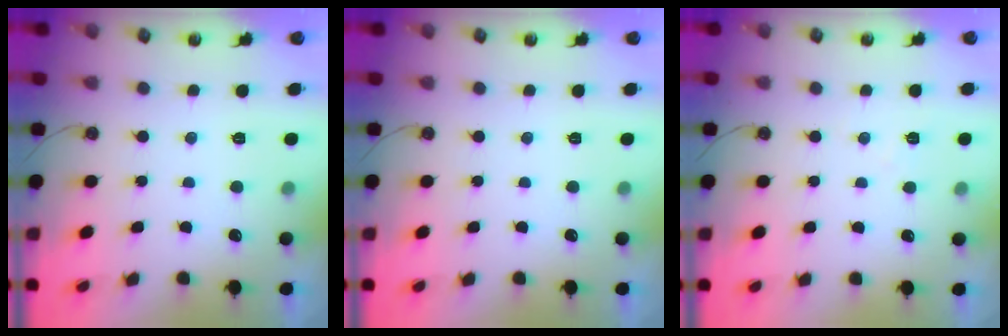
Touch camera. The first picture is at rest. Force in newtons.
{"total": 0.0}
{"total": 4.4, "press": 4.4, "slide": 0.6}